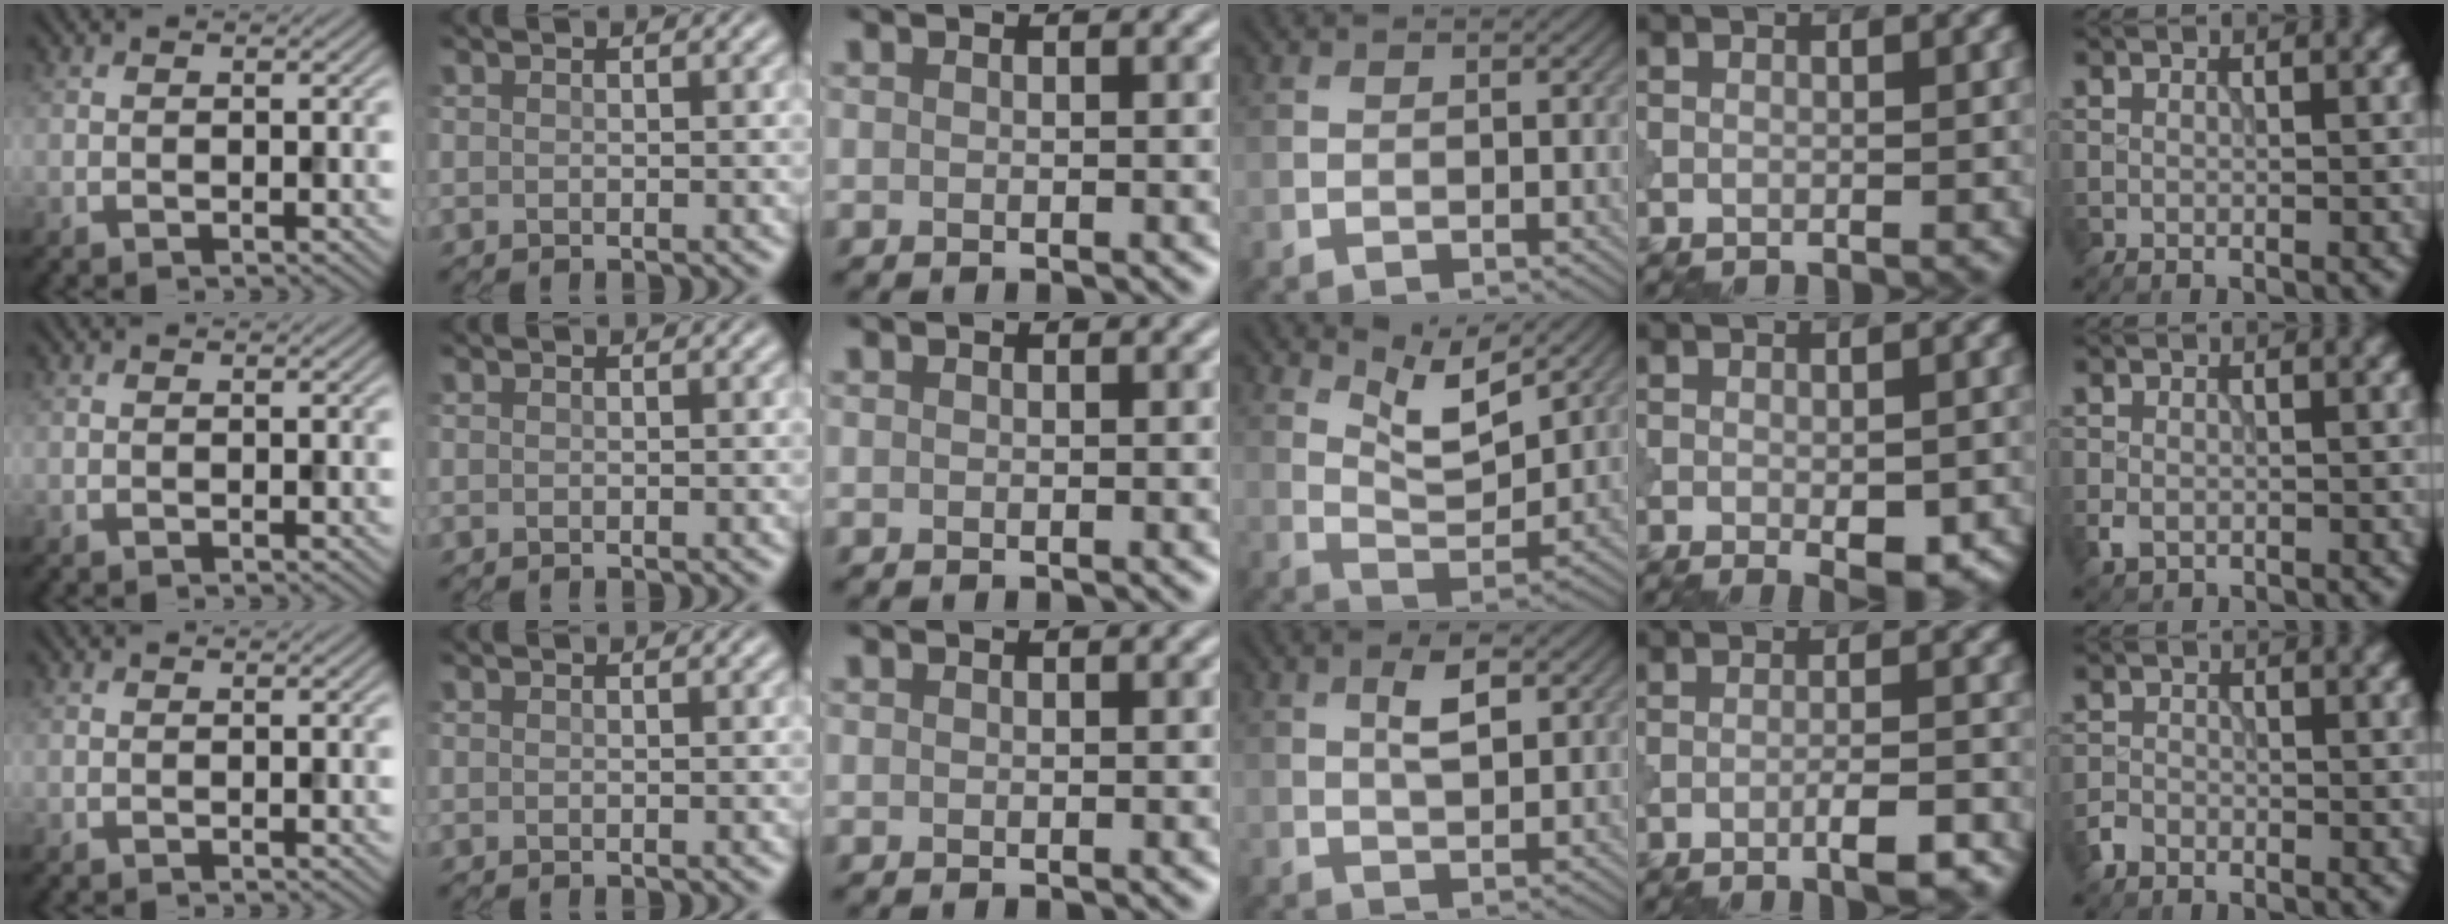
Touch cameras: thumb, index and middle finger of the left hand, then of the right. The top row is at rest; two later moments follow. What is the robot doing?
{"motion": "shake", "object": "bell"}